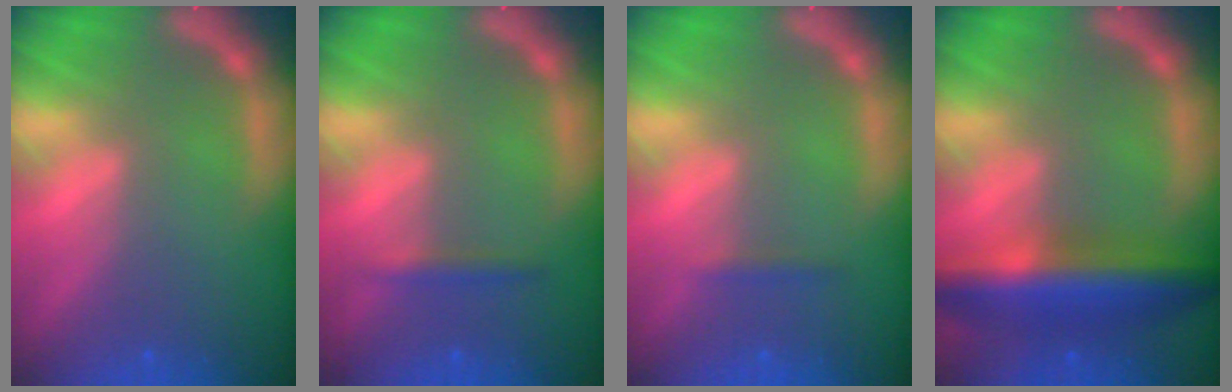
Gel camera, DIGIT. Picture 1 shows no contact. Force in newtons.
{"total": 1.4}
{"total": 0.9}
{"total": 8.0}